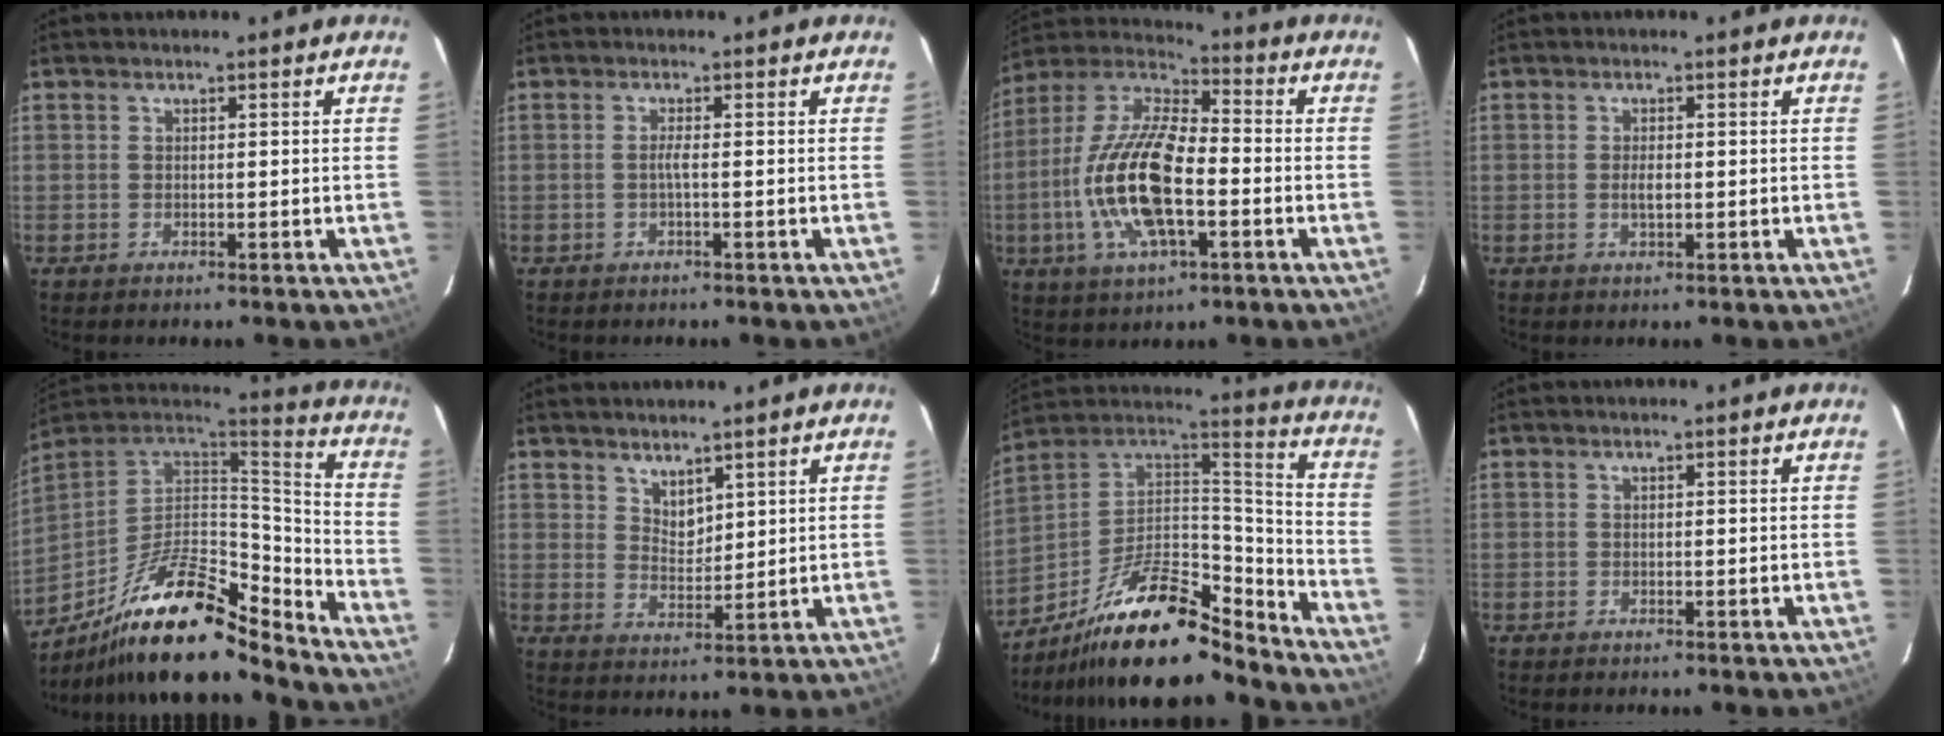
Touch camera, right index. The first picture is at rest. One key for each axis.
{"total": 1.2, "fx": -0.3, "fy": -0.5, "fz": 1.1, "tx": -0.019, "ty": 0.000, "tz": -0.007}
{"total": 18.5, "fx": -4.1, "fy": 7.3, "fz": 16.5, "tx": -0.341, "ty": -0.004, "tz": -0.084}
{"total": 1.8, "fx": -0.2, "fy": 0.8, "fz": 1.6, "tx": -0.029, "ty": -0.002, "tz": -0.003}
{"total": 21.4, "fx": -14.9, "fy": 5.7, "fz": 14.3, "tx": -0.259, "ty": -0.009, "tz": -0.266}
{"total": 4.1, "fx": 3.4, "fy": 1.8, "fz": 1.5, "tx": -0.020, "ty": -0.003, "tz": 0.063}
{"total": 21.1, "fx": -15.5, "fy": 6.1, "fz": 13.0, "tx": -0.240, "ty": 0.003, "tz": -0.269}
{"total": 0.0}